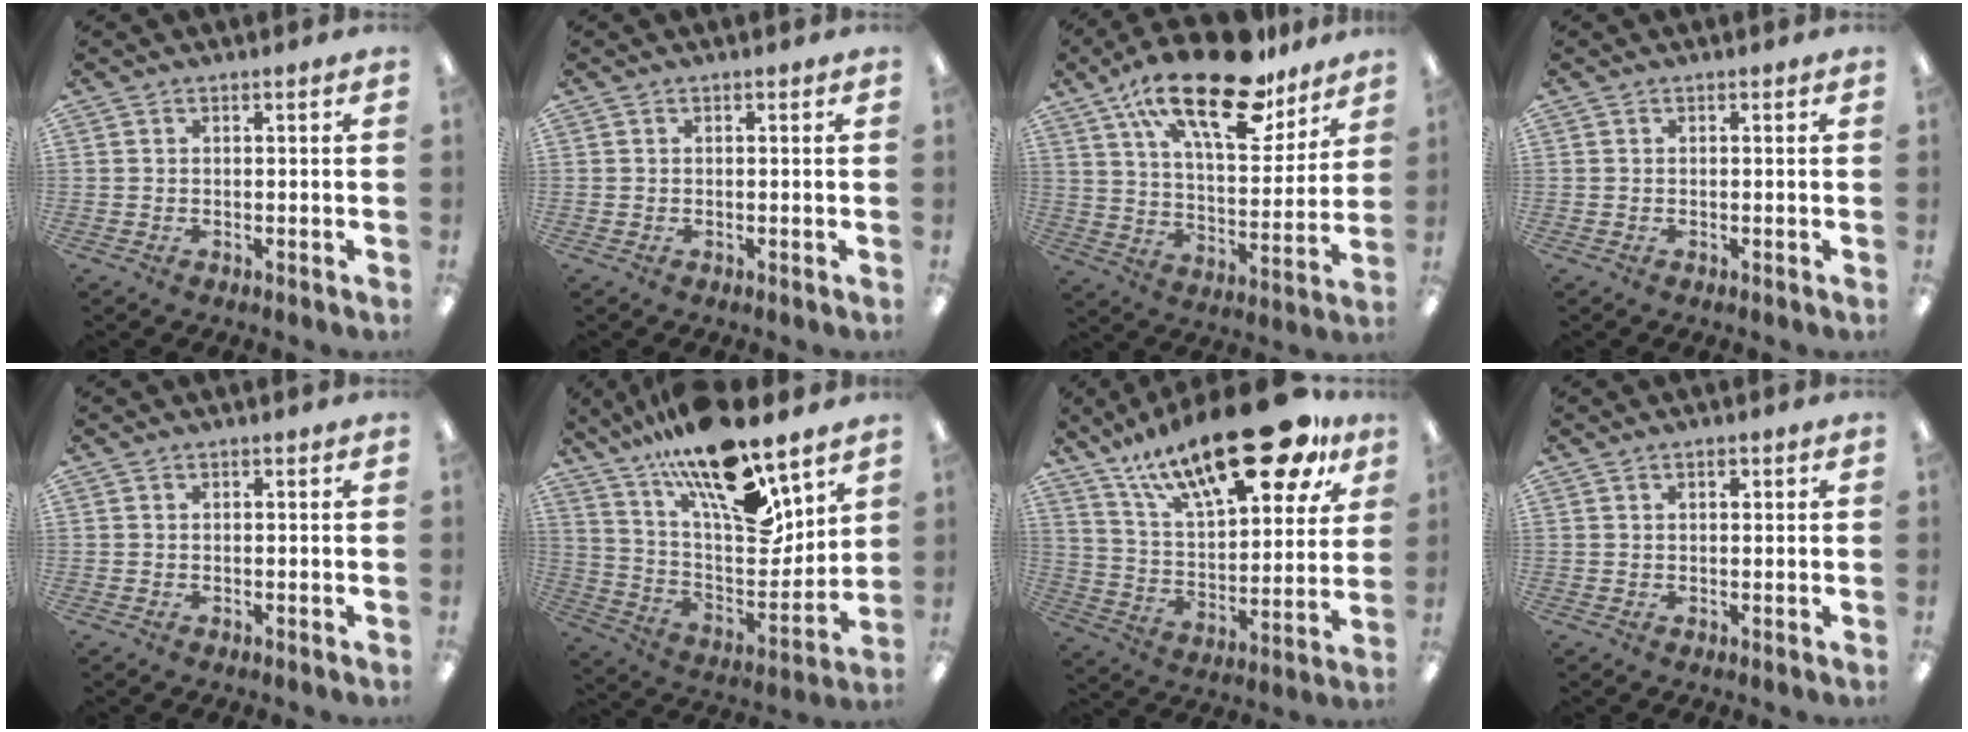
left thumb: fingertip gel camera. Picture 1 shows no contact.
{"total": 0.0}
{"total": 25.1, "force": [16.5, 9.9, 16.1], "torque": [-0.261, -0.091, 0.278]}
{"total": 0.0}
{"total": 0.0}
{"total": 20.9, "force": [15.7, 6.0, 12.4], "torque": [-0.217, -0.109, 0.270]}
{"total": 26.7, "force": [17.8, 9.7, 17.4], "torque": [-0.272, -0.098, 0.294]}
{"total": 1.4, "force": [0.8, 0.8, 0.8], "torque": [-0.009, 0.001, 0.011]}